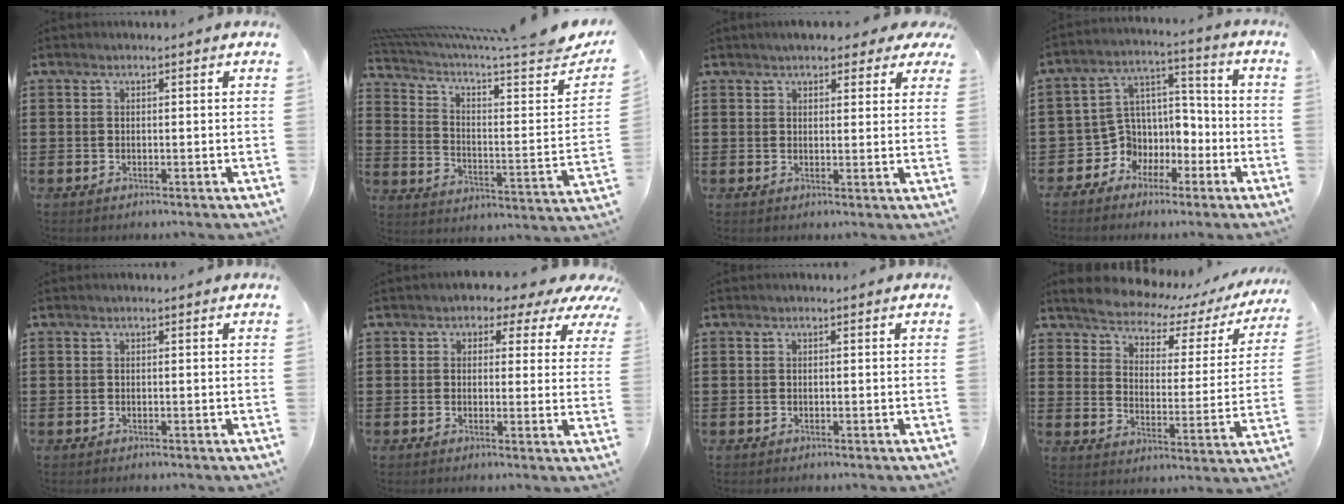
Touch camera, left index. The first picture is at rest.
{"total": 5.4, "force": [4.1, 0.0, 3.4], "torque": [-0.078, -0.052, 0.061]}
{"total": 3.7, "force": [3.2, 1.2, 1.5], "torque": [-0.032, -0.003, 0.057]}
{"total": 6.2, "force": [-1.8, 5.9, 0.1], "torque": [-0.033, -0.015, -0.033]}
{"total": 0.0}
{"total": 2.5, "force": [1.5, 1.8, 0.9], "torque": [-0.017, -0.010, 0.017]}
{"total": 0.0}
{"total": 4.0, "force": [3.8, 0.8, 0.7], "torque": [-0.041, -0.036, 0.058]}